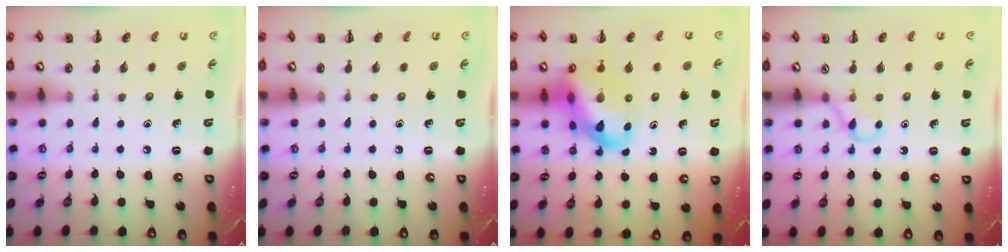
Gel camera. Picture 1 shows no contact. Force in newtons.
{"total": 0.0}
{"total": 16.0, "press": 15.5, "slide": 4.2}
{"total": 2.6, "press": 2.5, "slide": 0.9}